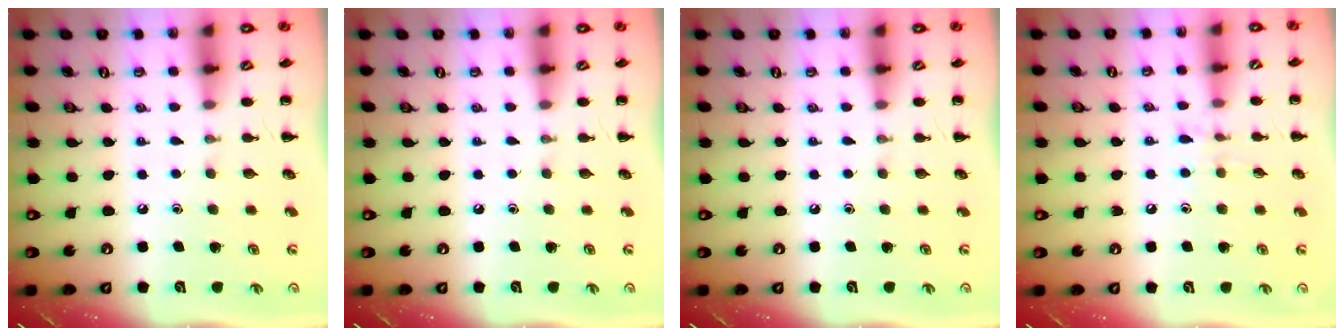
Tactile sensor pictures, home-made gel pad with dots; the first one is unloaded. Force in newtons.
{"total": 0.0}
{"total": 0.0}
{"total": 7.0, "press": 6.8, "slide": 1.9}